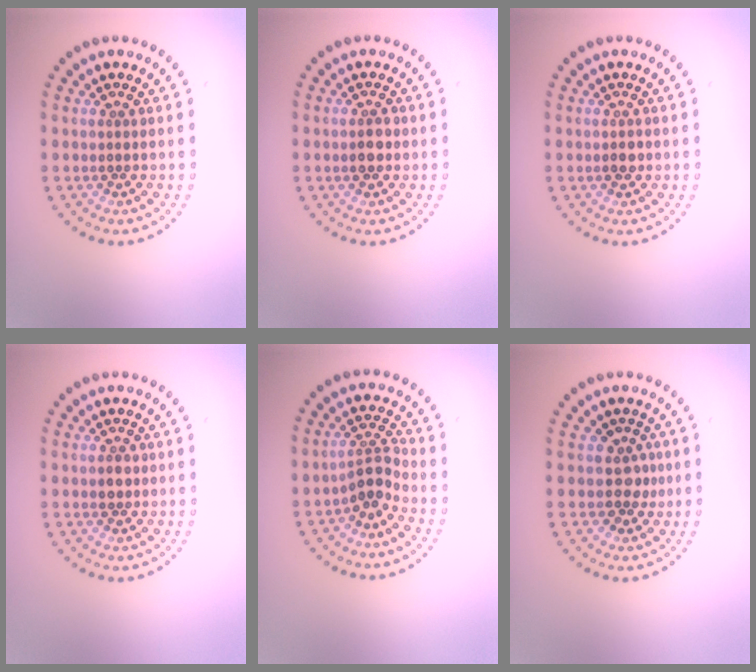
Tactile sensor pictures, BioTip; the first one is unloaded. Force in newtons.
{"total": 1.6, "press": 1.6, "slide": 0.1}
{"total": 1.0, "press": 1.0, "slide": 0.3}
{"total": 1.3, "press": 1.2, "slide": 0.3}
{"total": 2.5, "press": 1.8, "slide": 1.7}
{"total": 1.8, "press": 1.3, "slide": 1.3}